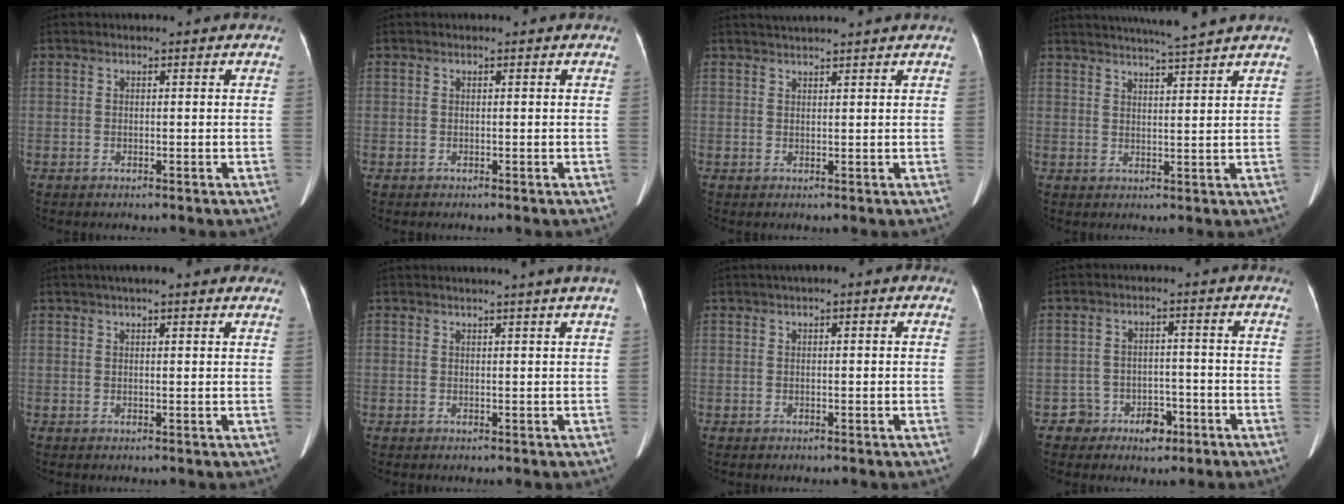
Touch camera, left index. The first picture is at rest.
{"total": 0.0}
{"total": 4.8, "force": [4.3, -0.9, 2.0], "torque": [-0.027, 0.027, 0.059]}
{"total": 8.1, "force": [7.2, -1.5, 3.3], "torque": [-0.053, 0.004, 0.102]}
{"total": 8.7, "force": [6.8, 1.6, 5.2], "torque": [-0.060, 0.023, 0.081]}
{"total": 2.8, "force": [2.2, -0.9, 1.5], "torque": [-0.018, 0.002, 0.027]}
{"total": 2.3, "force": [1.0, 0.5, 2.0], "torque": [-0.028, 0.014, 0.011]}
{"total": 4.6, "force": [-2.8, 3.4, 1.1], "torque": [-0.004, 0.007, -0.033]}